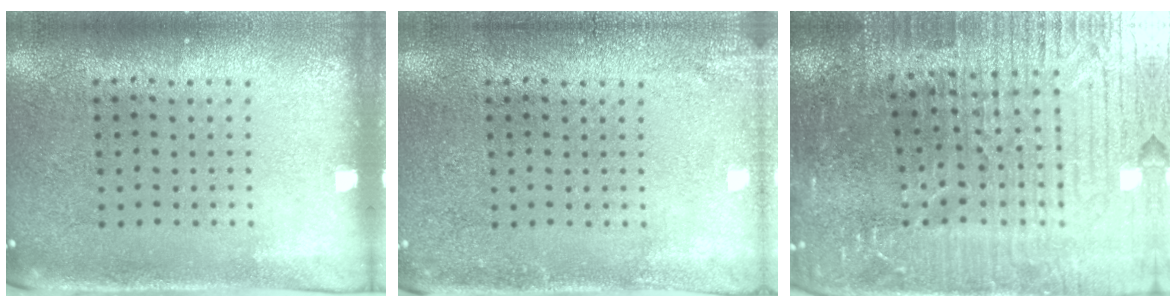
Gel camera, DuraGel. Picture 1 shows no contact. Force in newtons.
{"total": 1.6, "press": 1.6, "slide": 0.2}
{"total": 5.9, "press": 5.3, "slide": 2.6}